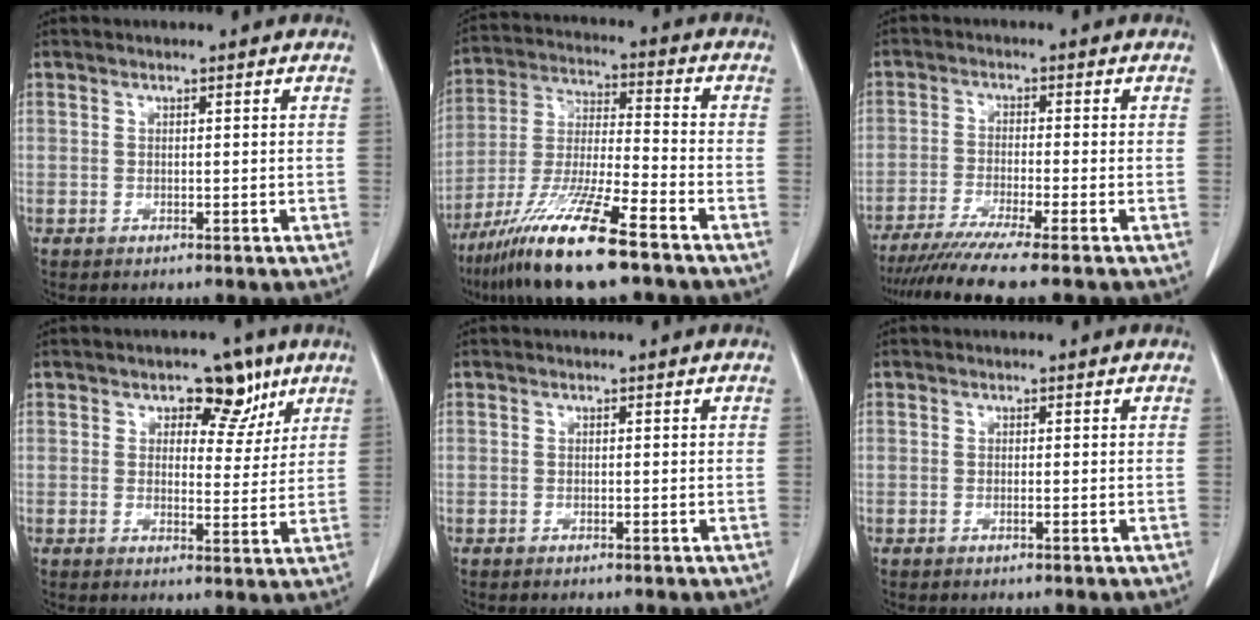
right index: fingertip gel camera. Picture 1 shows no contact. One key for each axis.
{"total": 15.7, "fx": -10.3, "fy": 0.9, "fz": 11.8, "tx": -0.247, "ty": -0.041, "tz": -0.194}
{"total": 8.9, "fx": -7.2, "fy": -1.4, "fz": 5.0, "tx": -0.071, "ty": -0.028, "tz": -0.119}
{"total": 6.3, "fx": 3.6, "fy": 3.8, "fz": 3.5, "tx": -0.030, "ty": 0.003, "tz": 0.047}
{"total": 0.0}
{"total": 0.0}